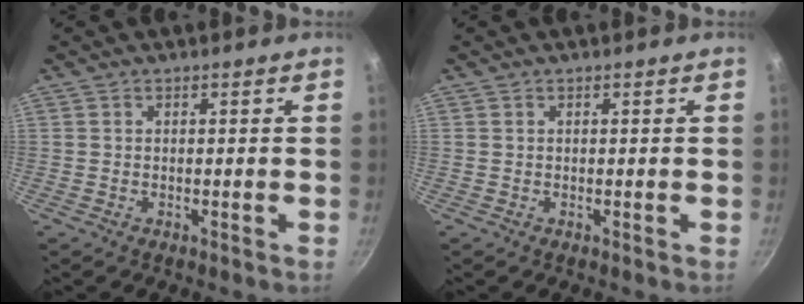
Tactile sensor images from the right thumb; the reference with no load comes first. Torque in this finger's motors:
{"motor_torque": [-0.01, 0.01, 0.00, 0.00, 0.00]}